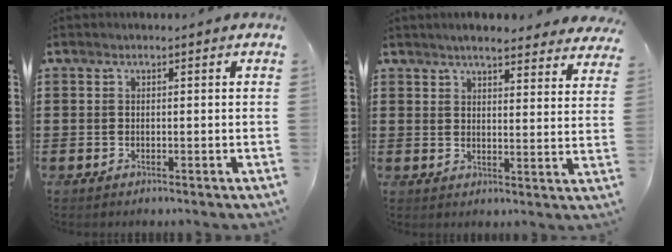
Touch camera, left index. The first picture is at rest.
{"total": 4.5, "force": [4.3, 0.4, 1.3], "torque": [-0.033, -0.014, 0.075]}